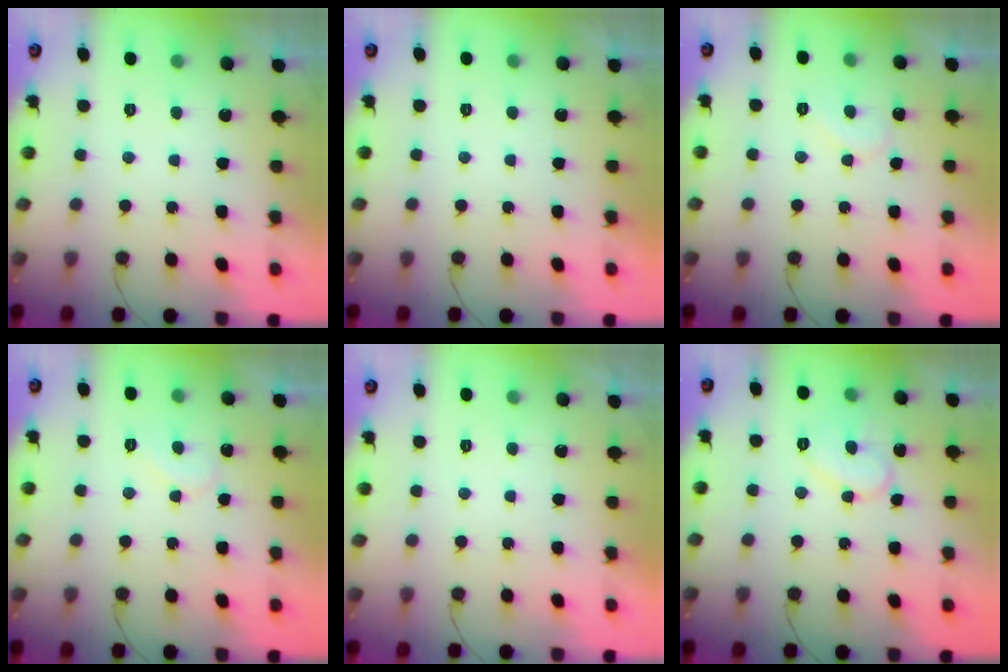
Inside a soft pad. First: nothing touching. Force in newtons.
{"total": 1.7, "press": 1.7, "slide": 0.0}
{"total": 6.1, "press": 6.1, "slide": 0.6}
{"total": 6.1, "press": 6.1, "slide": 0.6}
{"total": 1.8, "press": 1.8, "slide": 0.0}
{"total": 9.3, "press": 9.3, "slide": 0.3}